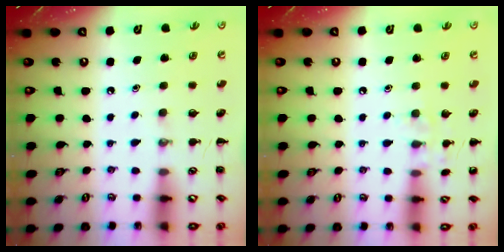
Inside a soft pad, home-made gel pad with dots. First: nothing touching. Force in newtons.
{"total": 7.2, "press": 6.9, "slide": 2.1}